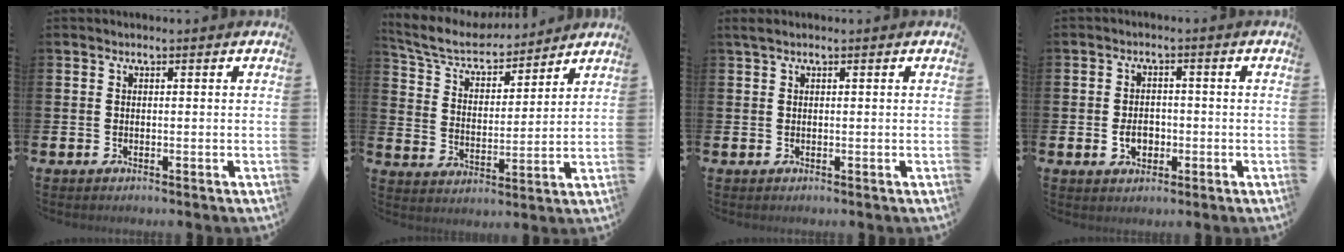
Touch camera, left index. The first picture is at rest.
{"total": 7.4, "force": [6.9, 2.1, 1.9], "torque": [-0.075, -0.046, 0.120]}
{"total": 0.8, "force": [0.5, 0.1, 0.7], "torque": [-0.017, 0.005, 0.009]}
{"total": 3.1, "force": [-0.9, 2.3, 1.9], "torque": [-0.018, -0.004, -0.024]}